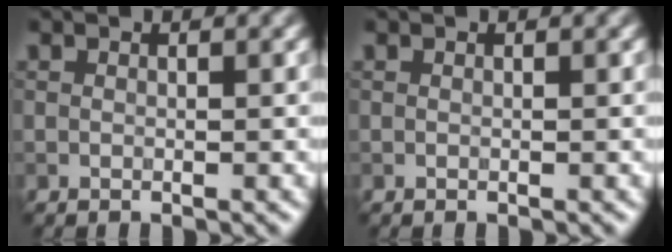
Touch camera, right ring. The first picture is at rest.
{"total": 0.0}